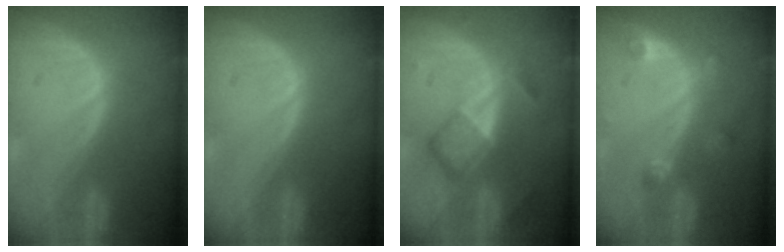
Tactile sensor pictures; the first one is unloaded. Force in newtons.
{"total": 0.0}
{"total": 6.8, "press": 5.9, "slide": 3.5}
{"total": 3.2, "press": 2.9, "slide": 1.3}